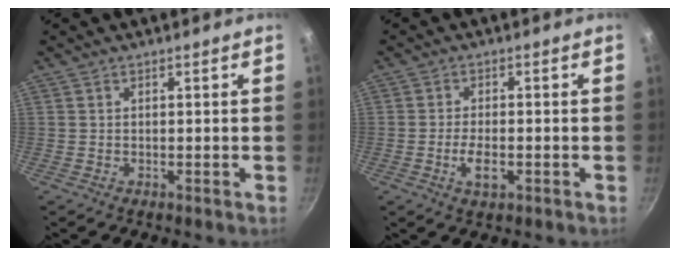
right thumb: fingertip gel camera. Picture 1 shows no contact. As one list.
[{"total": 4.2, "force": [-1.3, 2.0, 3.5], "torque": [-0.068, 0.006, -0.026]}]